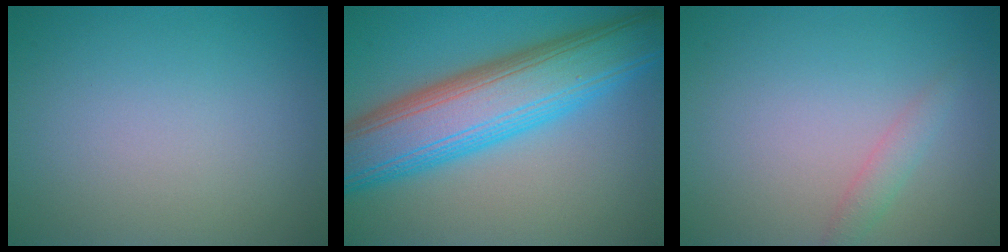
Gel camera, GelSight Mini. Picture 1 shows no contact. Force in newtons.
{"total": 11.0, "press": 11.0, "slide": 0.1}
{"total": 1.5, "press": 1.5, "slide": 0.0}